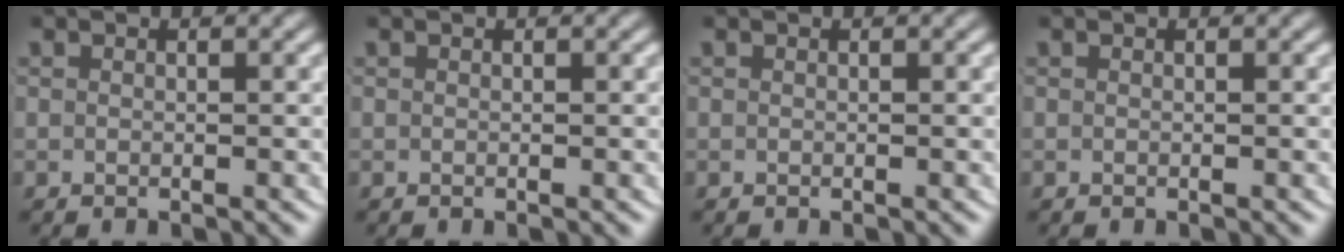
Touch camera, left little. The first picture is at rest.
{"total": 0.0}
{"total": 0.0}
{"total": 0.0}